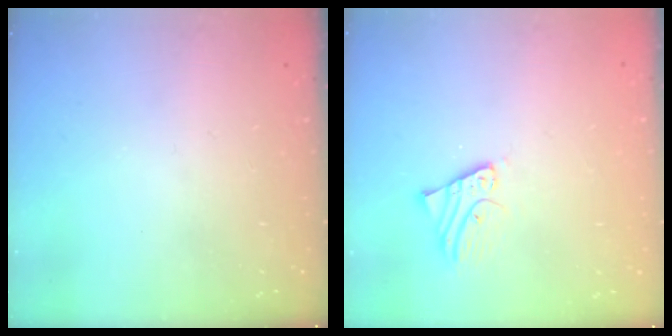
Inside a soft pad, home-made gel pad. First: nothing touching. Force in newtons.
{"total": 2.4, "press": 2.4, "slide": 0.1}